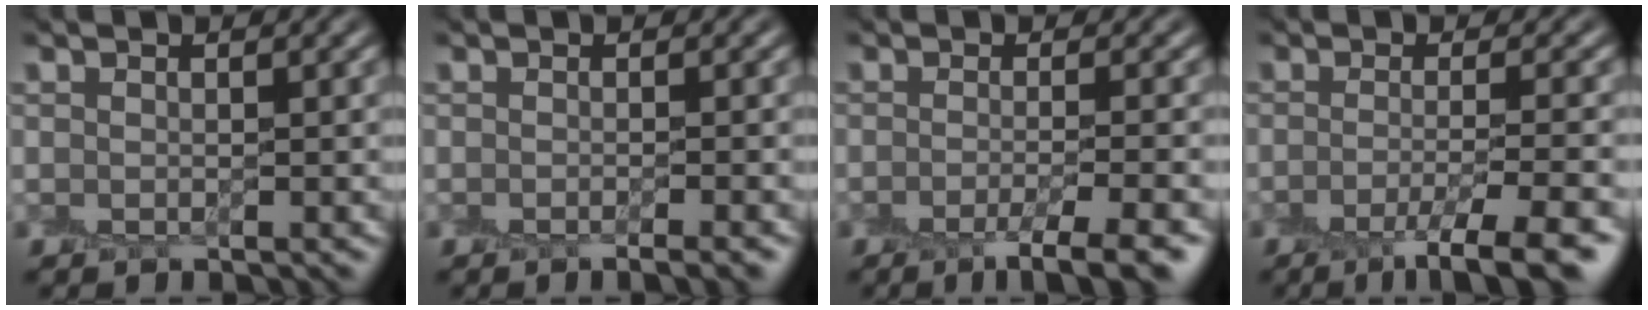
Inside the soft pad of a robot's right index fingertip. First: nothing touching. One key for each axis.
{"total": 1.8, "fx": -0.8, "fy": 0.6, "fz": 1.5, "tx": 0.001, "ty": -0.001, "tz": -0.011}
{"total": 4.3, "fx": -2.3, "fy": 0.9, "fz": 3.6, "tx": -0.045, "ty": -0.005, "tz": -0.042}
{"total": 5.4, "fx": -2.7, "fy": 1.0, "fz": 4.5, "tx": -0.061, "ty": -0.006, "tz": -0.049}